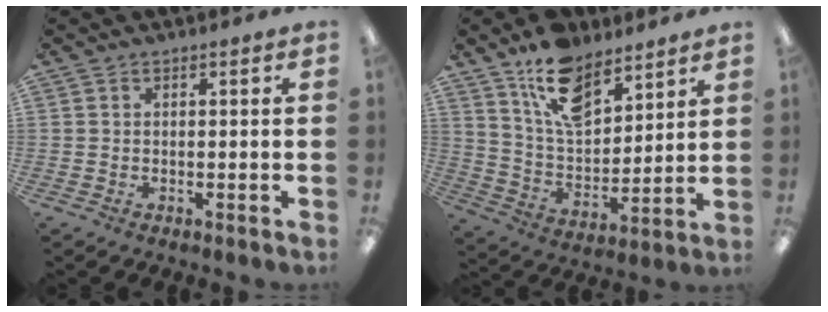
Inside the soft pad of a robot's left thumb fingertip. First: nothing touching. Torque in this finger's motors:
{"motor_torque": [2.16, 1.06, 1.61, -1.16, 0.44]}